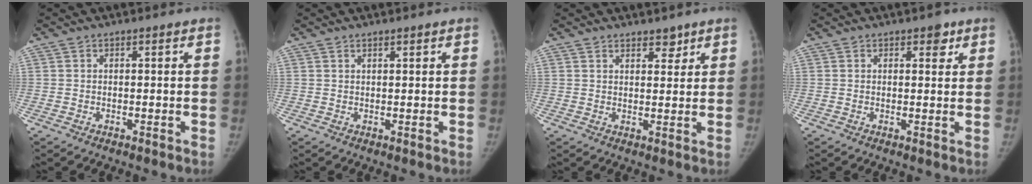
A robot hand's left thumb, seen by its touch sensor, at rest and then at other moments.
{"total": 0.8, "force": [0.6, 0.1, 0.4], "torque": [-0.007, -0.004, 0.012]}
{"total": 3.0, "force": [2.3, 1.5, 1.3], "torque": [-0.001, -0.014, 0.034]}
{"total": 2.3, "force": [1.4, 1.4, 1.3], "torque": [0.000, -0.005, 0.016]}